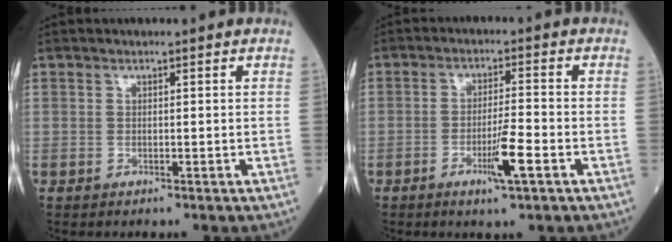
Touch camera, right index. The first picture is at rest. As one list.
[{"total": 5.5, "force": [-2.4, 0.0, 5.0], "torque": [-0.091, -0.007, -0.040]}]